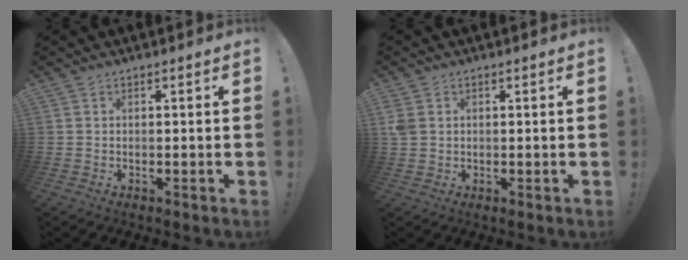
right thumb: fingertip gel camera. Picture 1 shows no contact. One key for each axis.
{"total": 3.5, "fx": 1.1, "fy": 2.6, "fz": 2.0, "tx": -0.042, "ty": -0.001, "tz": 0.019}